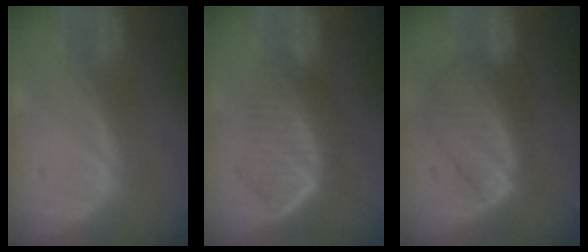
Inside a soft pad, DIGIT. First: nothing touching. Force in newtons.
{"total": 7.0, "press": 6.1, "slide": 3.4}
{"total": 8.7, "press": 7.7, "slide": 4.0}